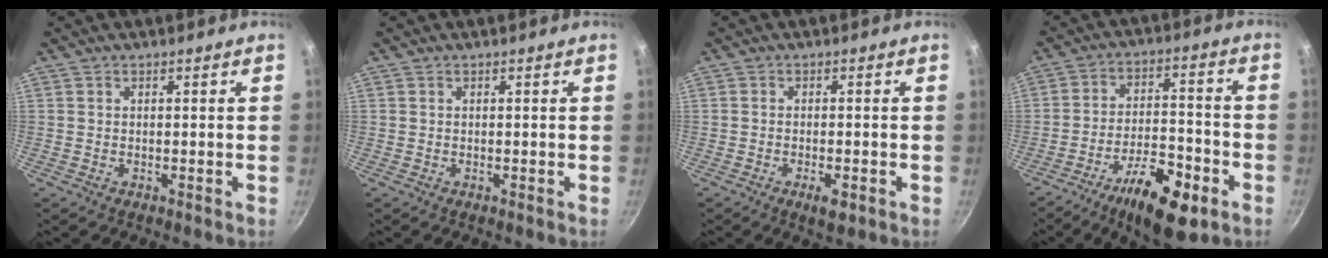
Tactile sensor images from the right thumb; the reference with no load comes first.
{"total": 0.0}
{"total": 3.2, "force": [-1.5, 1.1, 2.6], "torque": [-0.047, 0.003, -0.023]}
{"total": 15.3, "force": [-8.2, 5.9, 11.6], "torque": [-0.173, 0.046, -0.128]}